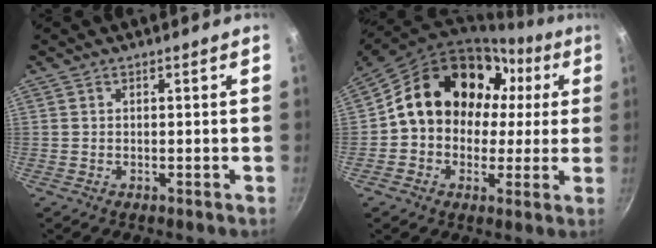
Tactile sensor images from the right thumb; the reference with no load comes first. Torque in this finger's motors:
{"motor_torque": [1.35, 3.66, 1.55, -0.94, 0.19]}